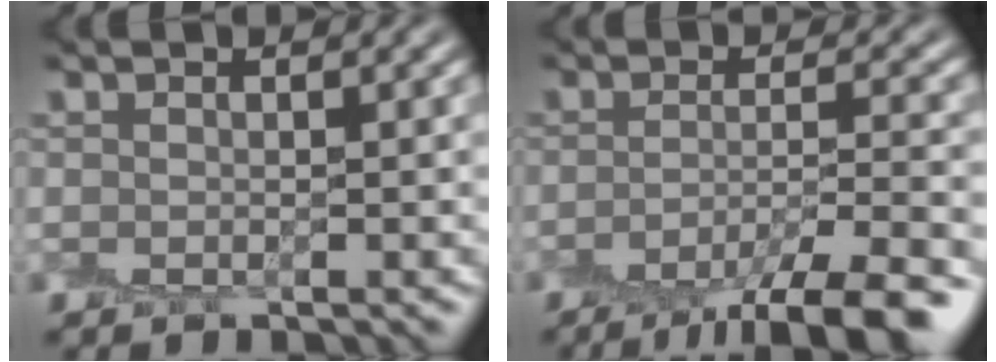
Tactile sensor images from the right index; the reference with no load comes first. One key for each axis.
{"total": 7.8, "fx": -5.3, "fy": 1.5, "fz": 5.6, "tx": -0.074, "ty": -0.001, "tz": -0.081}